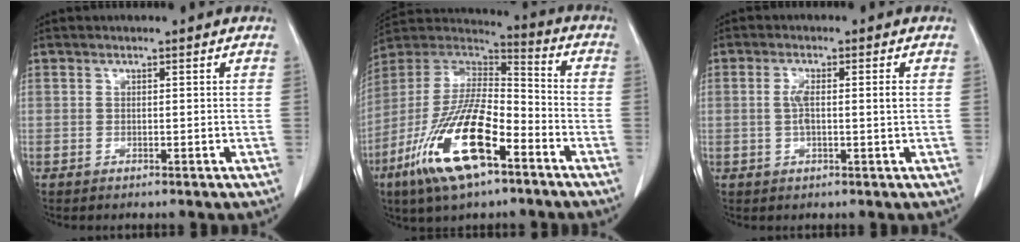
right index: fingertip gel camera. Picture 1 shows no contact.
{"total": 18.5, "force": [-8.9, 5.5, 15.2], "torque": [-0.311, -0.015, -0.160]}
{"total": 3.6, "force": [0.2, 0.6, 3.6], "torque": [-0.072, 0.004, 0.004]}